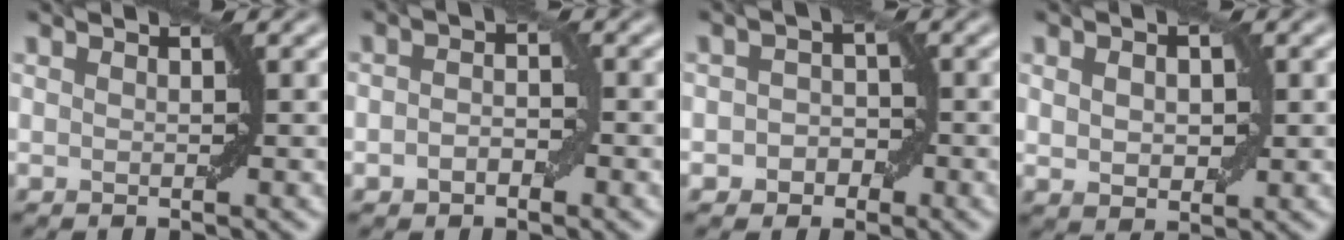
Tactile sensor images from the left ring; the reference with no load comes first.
{"total": 2.1, "force": [-0.7, 1.3, 1.4], "torque": [-0.027, 0.002, -0.015]}
{"total": 2.3, "force": [-0.9, 1.9, 0.9], "torque": [-0.002, 0.003, -0.021]}
{"total": 2.7, "force": [0.4, 1.7, 2.0], "torque": [-0.037, 0.001, 0.011]}